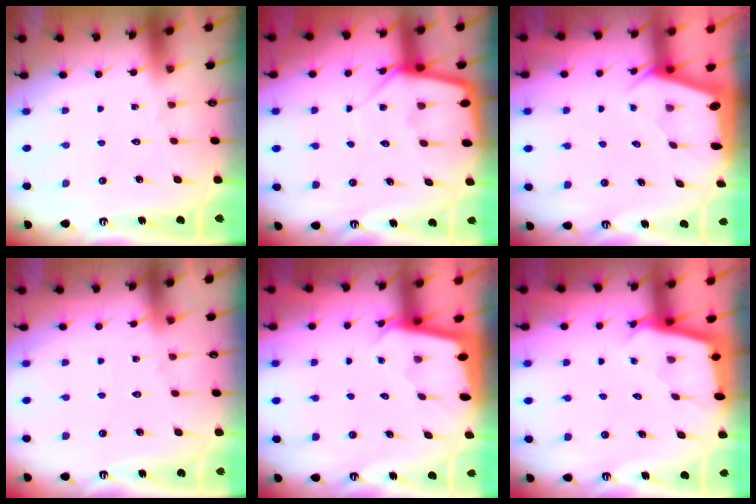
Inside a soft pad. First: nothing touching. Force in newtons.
{"total": 6.3, "press": 6.3, "slide": 0.5}
{"total": 1.8, "press": 1.8, "slide": 0.3}
{"total": 3.2, "press": 3.2, "slide": 0.3}
{"total": 2.0, "press": 2.0, "slide": 0.1}
{"total": 2.2, "press": 2.2, "slide": 0.2}